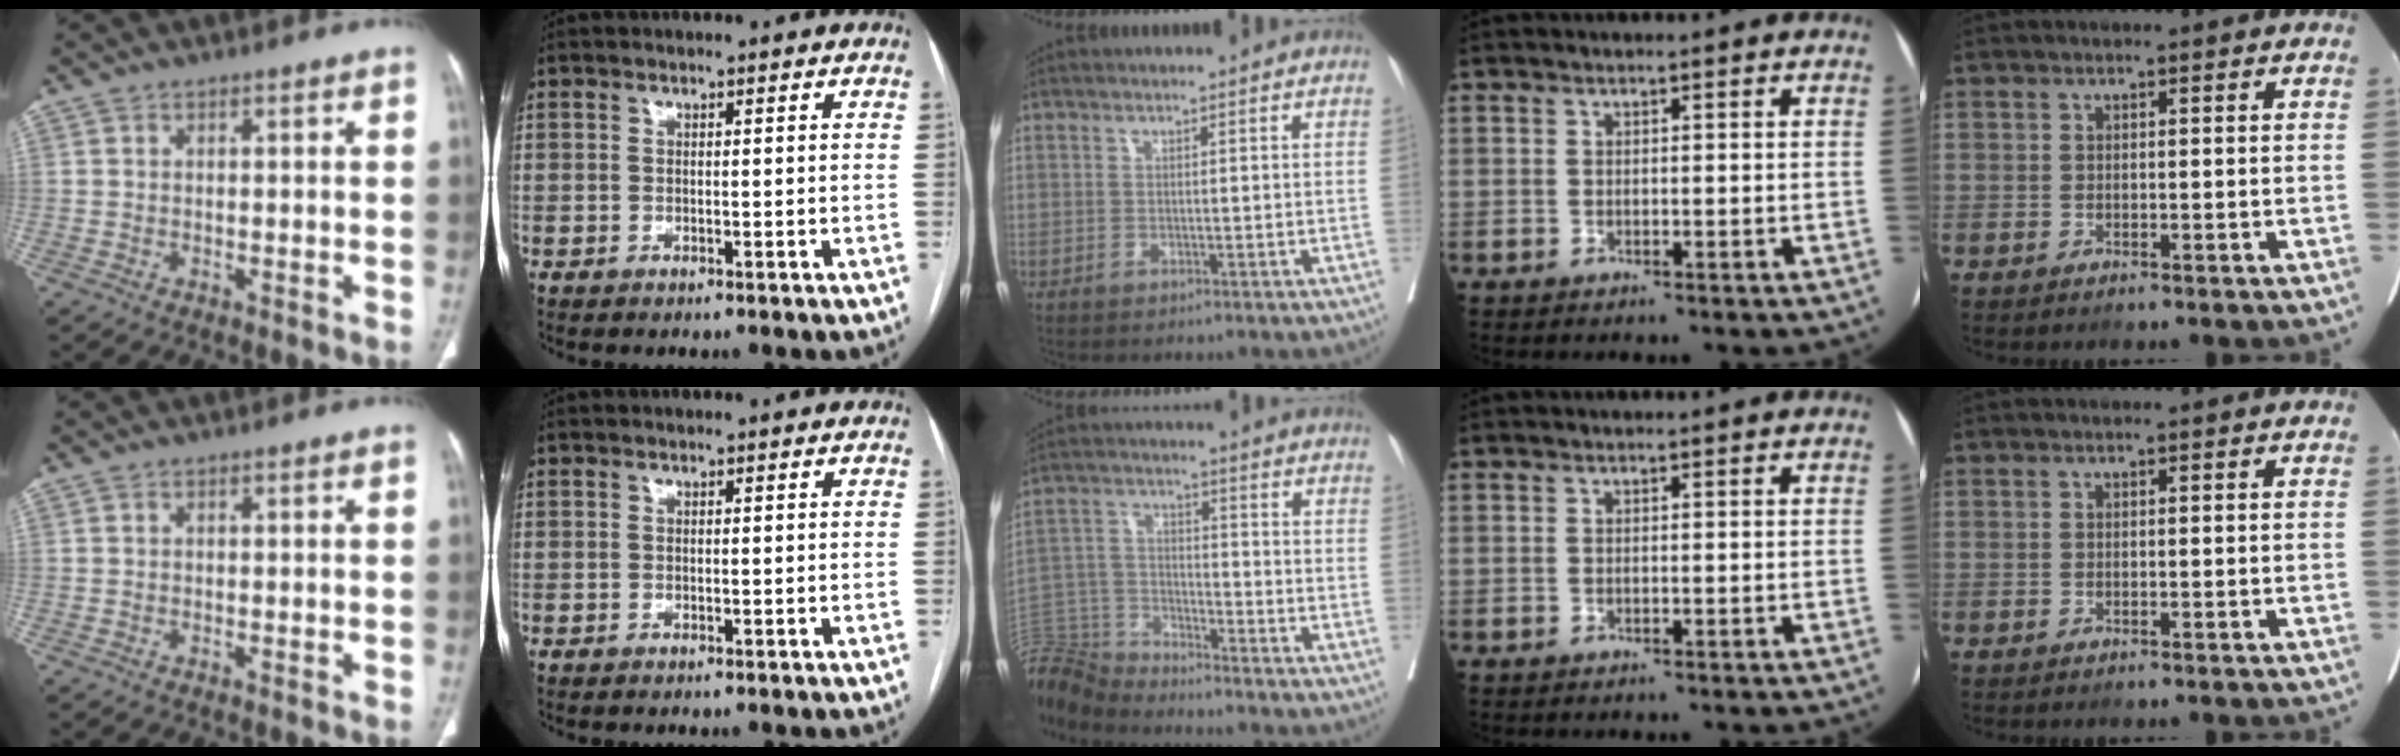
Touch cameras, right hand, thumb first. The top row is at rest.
{"middle": {"total": 9.2, "force": [-9.2, 0.4, -0.2], "torque": [-0.002, 0.011, -0.181]}}